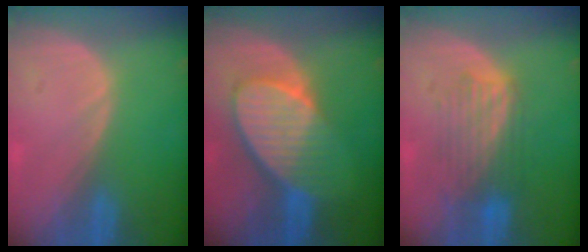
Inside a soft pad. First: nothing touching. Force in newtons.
{"total": 8.9, "press": 8.0, "slide": 3.8}
{"total": 5.9, "press": 5.9, "slide": 0.4}